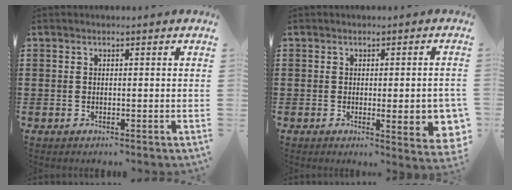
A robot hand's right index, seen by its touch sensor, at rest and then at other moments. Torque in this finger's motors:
{"motor_torque": [1.00, -0.19, 0.45, 0.07]}